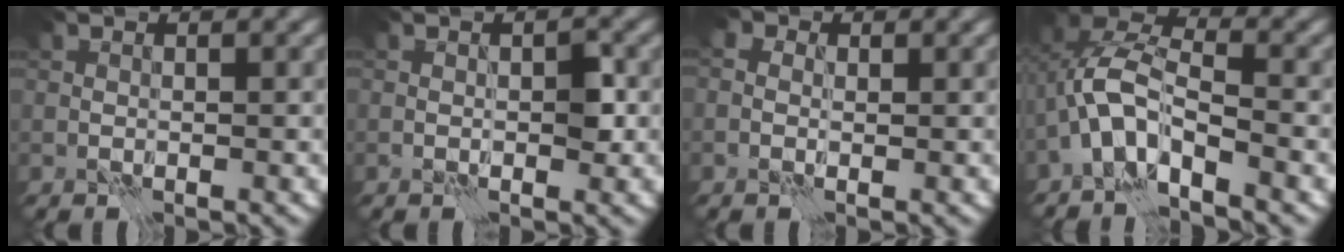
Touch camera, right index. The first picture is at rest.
{"total": 1.4, "force": [0.4, 0.4, 1.3], "torque": [-0.017, 0.001, 0.008]}
{"total": 1.2, "force": [0.1, 1.0, 0.7], "torque": [-0.012, 0.008, -0.009]}
{"total": 5.0, "force": [-2.5, 1.9, 3.9], "torque": [-0.072, 0.018, -0.059]}